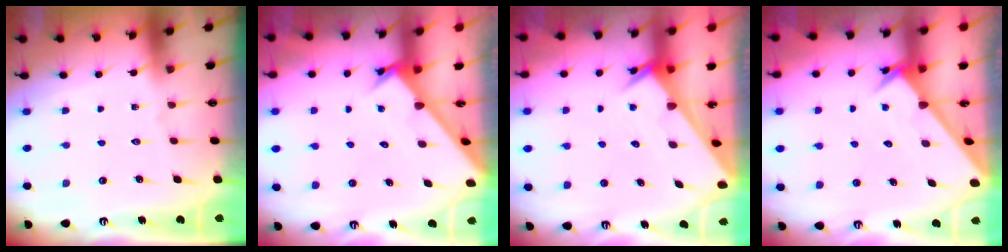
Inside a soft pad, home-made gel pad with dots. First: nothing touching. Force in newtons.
{"total": 2.4, "press": 2.4, "slide": 0.2}
{"total": 3.3, "press": 3.3, "slide": 0.4}
{"total": 2.9, "press": 2.9, "slide": 0.1}